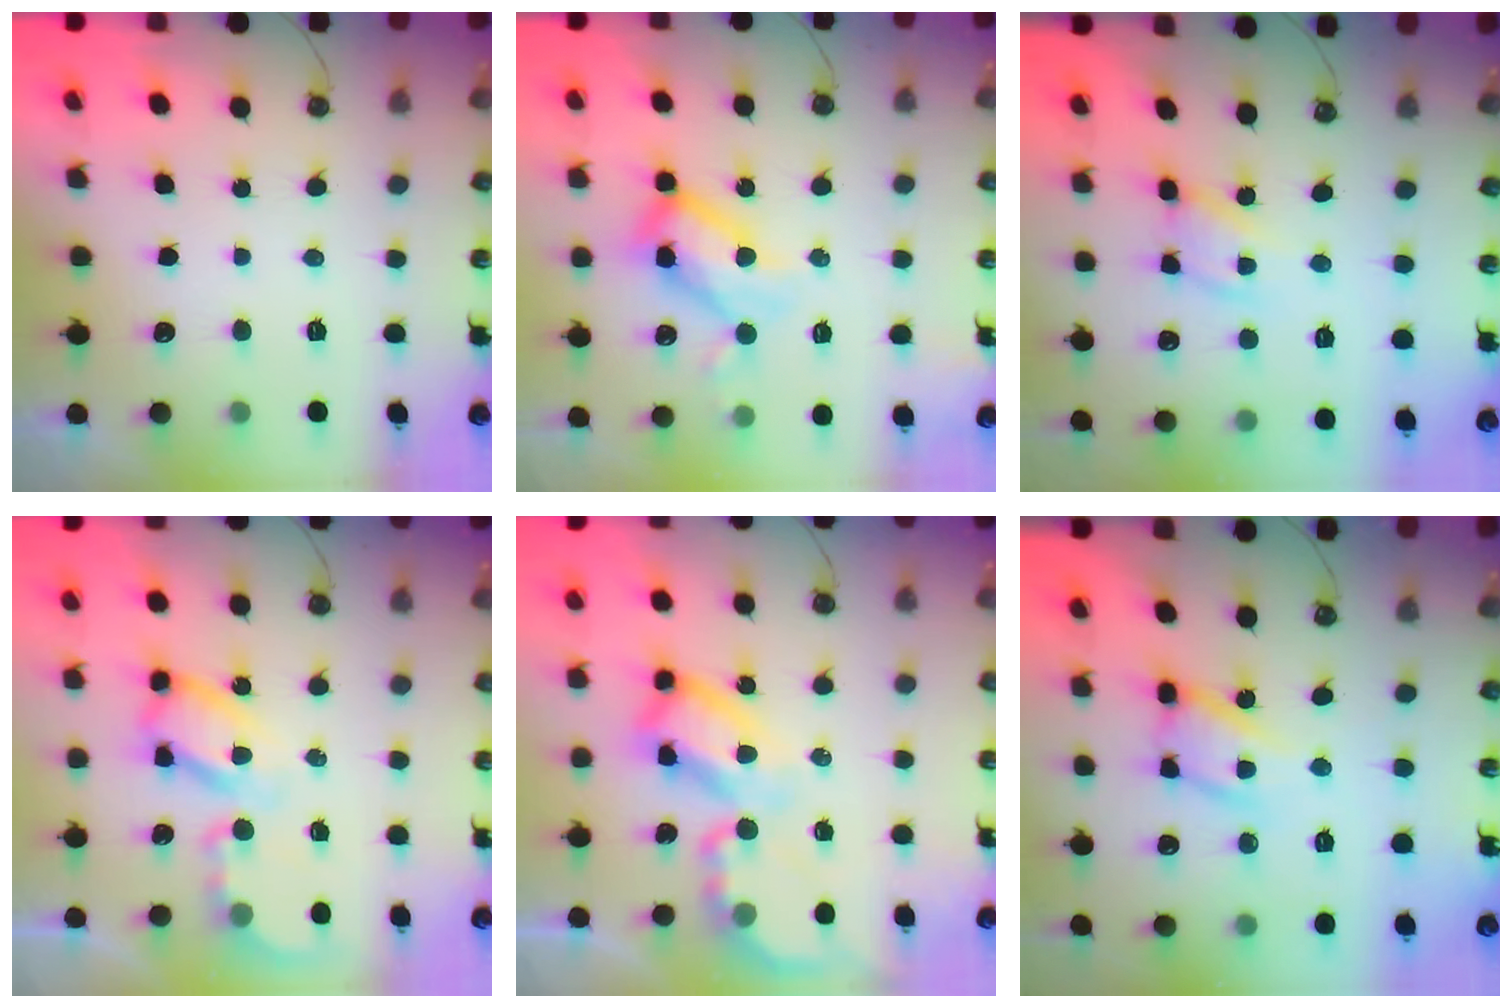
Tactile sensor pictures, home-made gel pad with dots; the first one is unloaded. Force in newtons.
{"total": 17.9, "press": 17.8, "slide": 1.5}
{"total": 9.9, "press": 9.9, "slide": 0.8}
{"total": 11.9, "press": 11.8, "slide": 1.2}
{"total": 18.0, "press": 18.0, "slide": 1.5}
{"total": 13.3, "press": 13.3, "slide": 1.2}